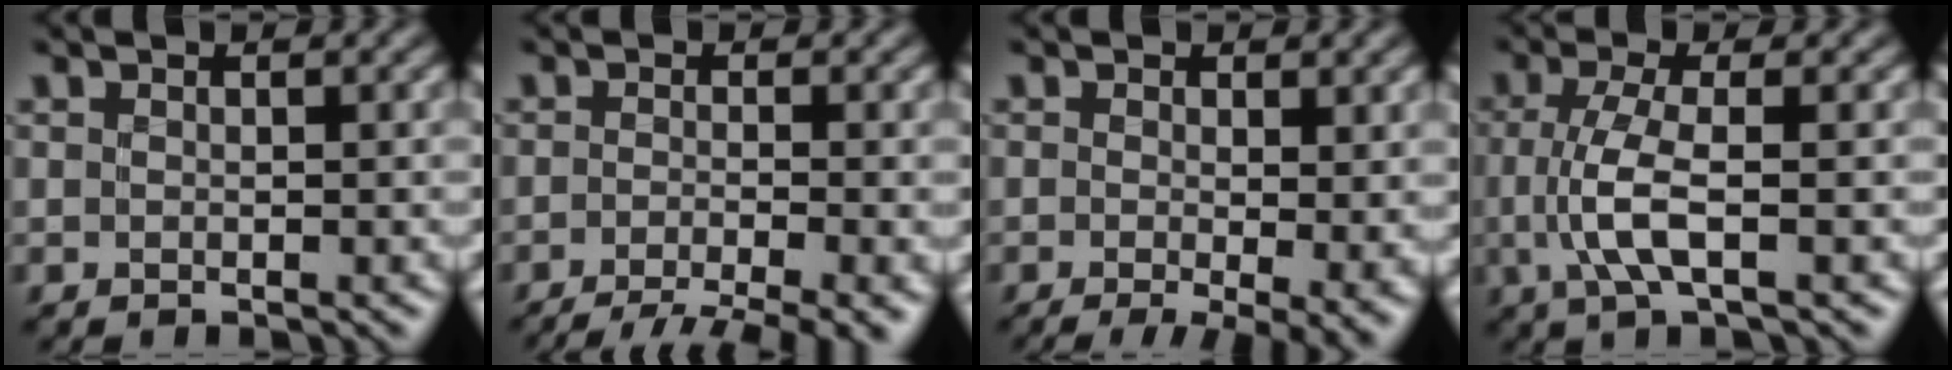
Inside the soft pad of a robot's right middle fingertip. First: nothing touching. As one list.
[{"total": 6.5, "force": [-3.7, 1.7, 5.1], "torque": [-0.053, -0.011, -0.059]}, {"total": 4.6, "force": [-0.7, 1.1, 4.4], "torque": [-0.055, -0.021, -0.007]}, {"total": 4.4, "force": [-0.8, 1.2, 4.1], "torque": [-0.093, -0.006, -0.014]}]